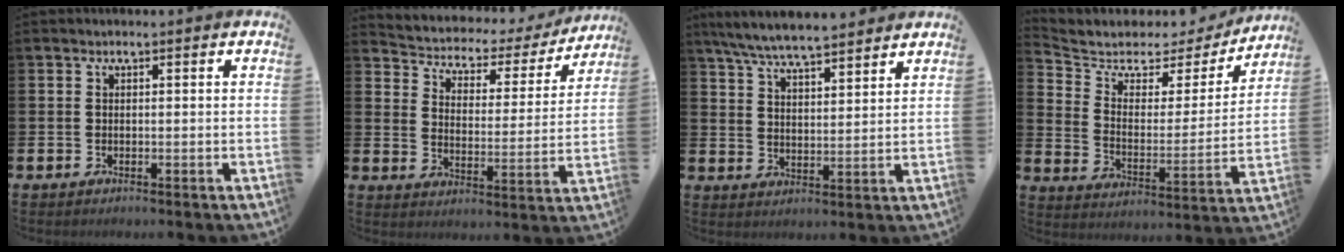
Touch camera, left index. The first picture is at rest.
{"total": 3.9, "force": [3.4, 2.0, 0.5], "torque": [-0.037, -0.028, 0.048]}
{"total": 6.9, "force": [6.6, 0.4, 1.9], "torque": [-0.066, -0.029, 0.120]}
{"total": 5.0, "force": [4.2, 2.6, 0.9], "torque": [-0.055, -0.035, 0.063]}